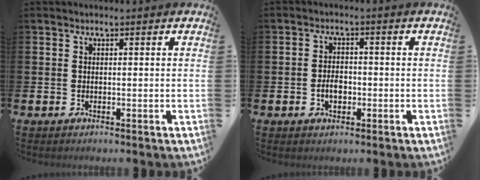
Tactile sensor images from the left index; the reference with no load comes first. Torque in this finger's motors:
{"motor_torque": [0.05, 0.01, 0.07, 0.04]}